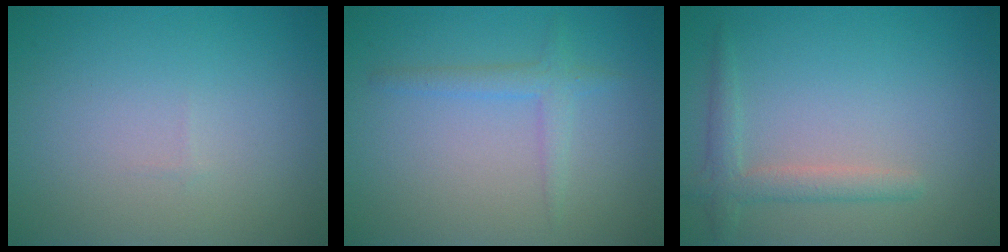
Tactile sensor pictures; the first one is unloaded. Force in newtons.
{"total": 1.7, "press": 1.7, "slide": 0.0}
{"total": 2.3, "press": 2.3, "slide": 0.2}